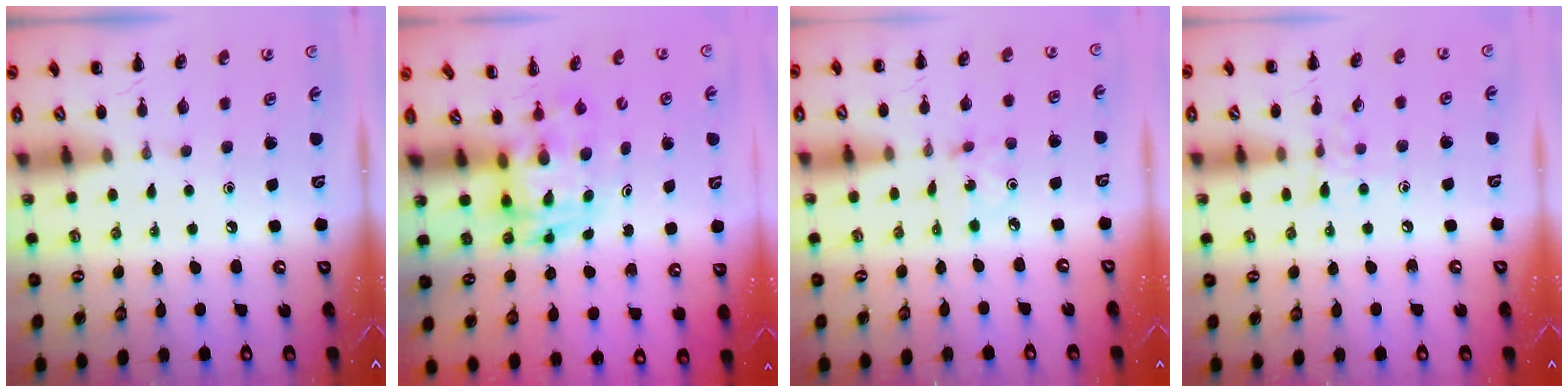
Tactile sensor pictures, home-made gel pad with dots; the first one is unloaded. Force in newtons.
{"total": 3.4, "press": 3.4, "slide": 0.6}
{"total": 1.0, "press": 0.9, "slide": 0.3}
{"total": 6.1, "press": 5.7, "slide": 2.1}